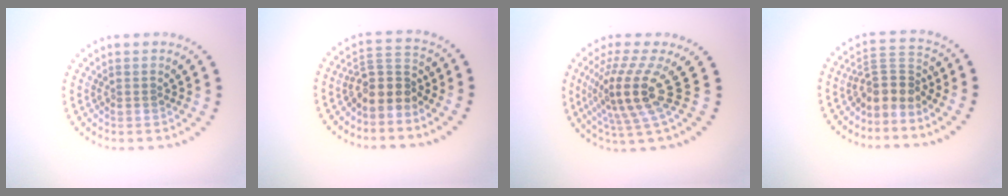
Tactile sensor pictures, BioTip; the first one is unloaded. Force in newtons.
{"total": 3.4, "press": 2.7, "slide": 2.2}
{"total": 5.0, "press": 3.5, "slide": 3.6}
{"total": 3.2, "press": 2.3, "slide": 2.1}